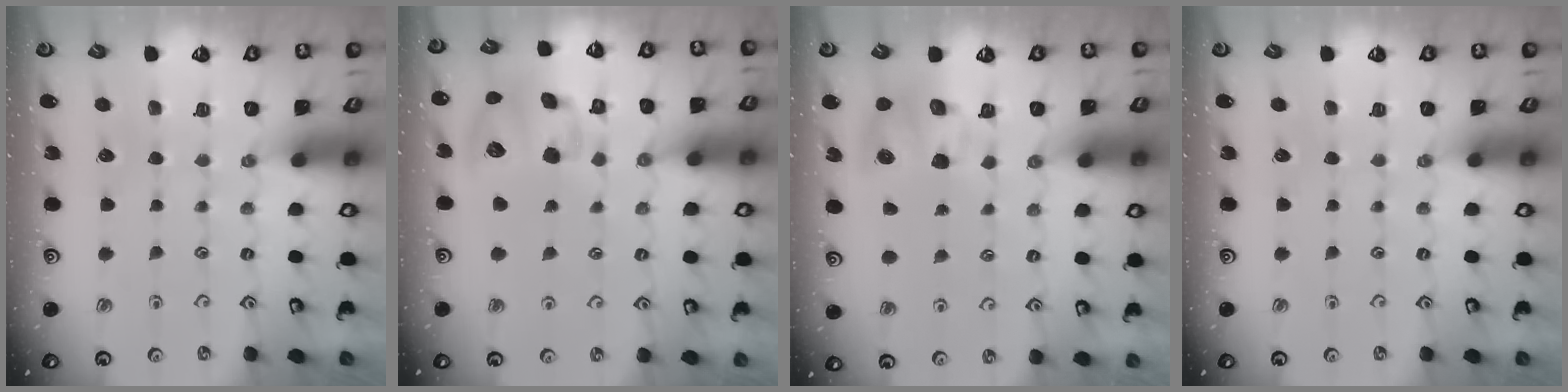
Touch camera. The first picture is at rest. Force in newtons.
{"total": 14.6, "press": 14.4, "slide": 2.3}
{"total": 8.4, "press": 8.3, "slide": 1.3}
{"total": 0.0}